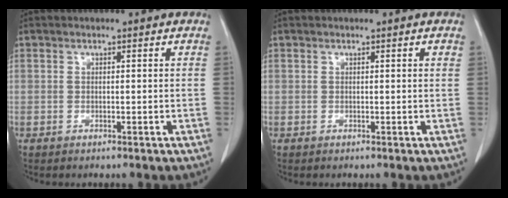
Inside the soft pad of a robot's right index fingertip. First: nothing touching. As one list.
[{"total": 0.5, "force": [0.2, 0.1, 0.5], "torque": [-0.008, 0.000, 0.002]}]